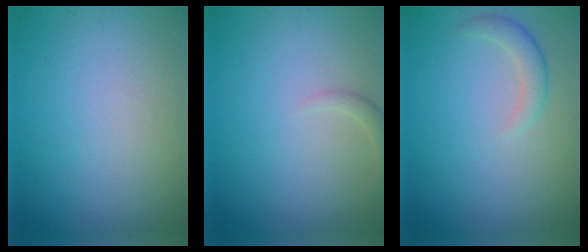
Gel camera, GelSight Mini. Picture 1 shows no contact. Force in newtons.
{"total": 1.2, "press": 1.2, "slide": 0.1}
{"total": 1.8, "press": 1.7, "slide": 0.2}